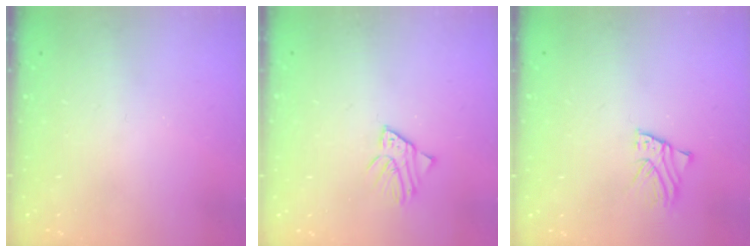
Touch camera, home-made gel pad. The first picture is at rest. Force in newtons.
{"total": 2.8, "press": 2.8, "slide": 0.3}
{"total": 2.3, "press": 2.3, "slide": 0.1}